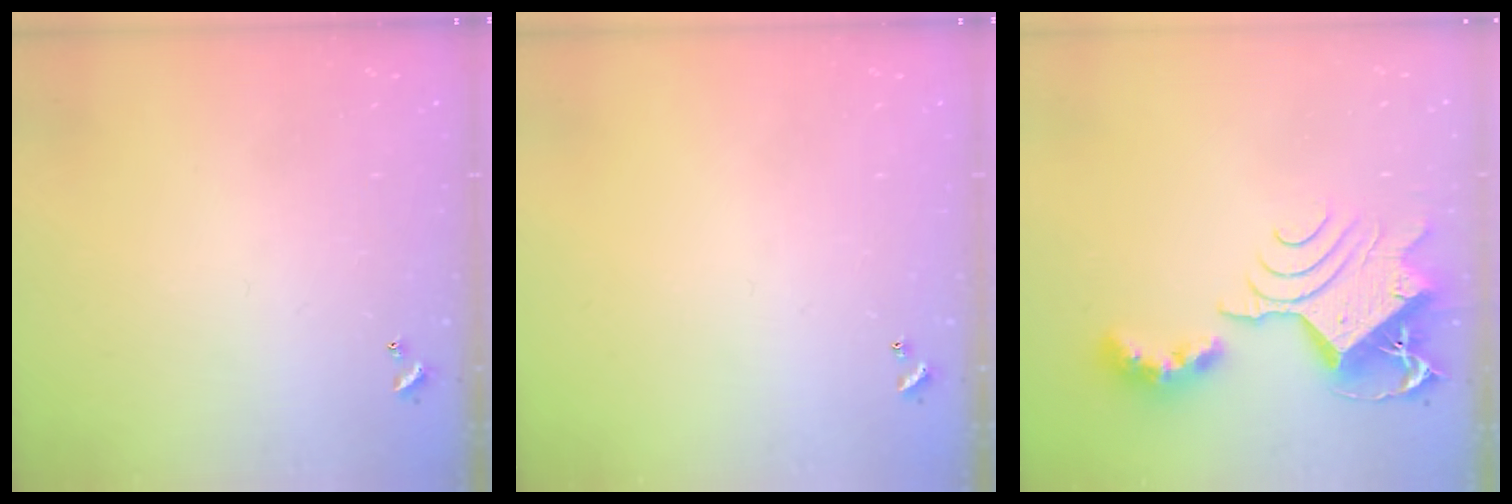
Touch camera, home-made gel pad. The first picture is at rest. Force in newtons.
{"total": 0.0}
{"total": 15.6, "press": 15.5, "slide": 1.7}